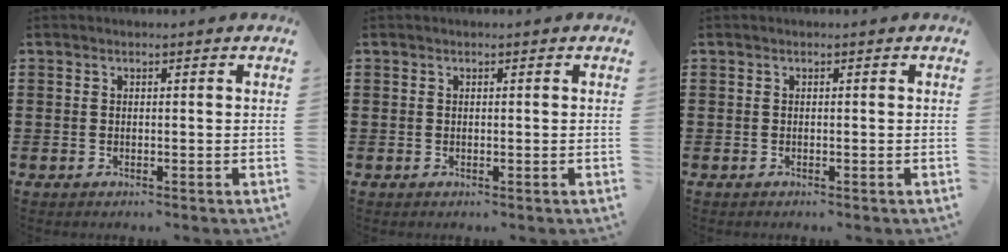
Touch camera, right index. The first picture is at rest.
{"total": 0.0}
{"total": 0.0}